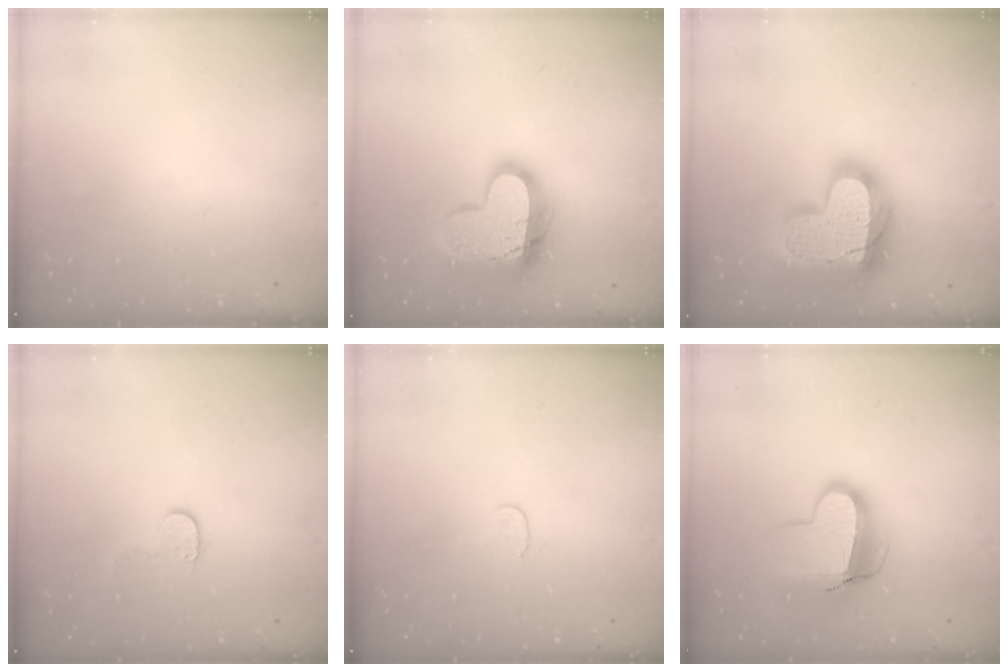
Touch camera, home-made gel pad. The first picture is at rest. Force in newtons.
{"total": 16.4, "press": 16.3, "slide": 1.5}
{"total": 26.7, "press": 26.6, "slide": 1.8}
{"total": 5.1, "press": 5.0, "slide": 0.5}
{"total": 3.9, "press": 3.9, "slide": 0.3}
{"total": 12.8, "press": 12.8, "slide": 1.3}